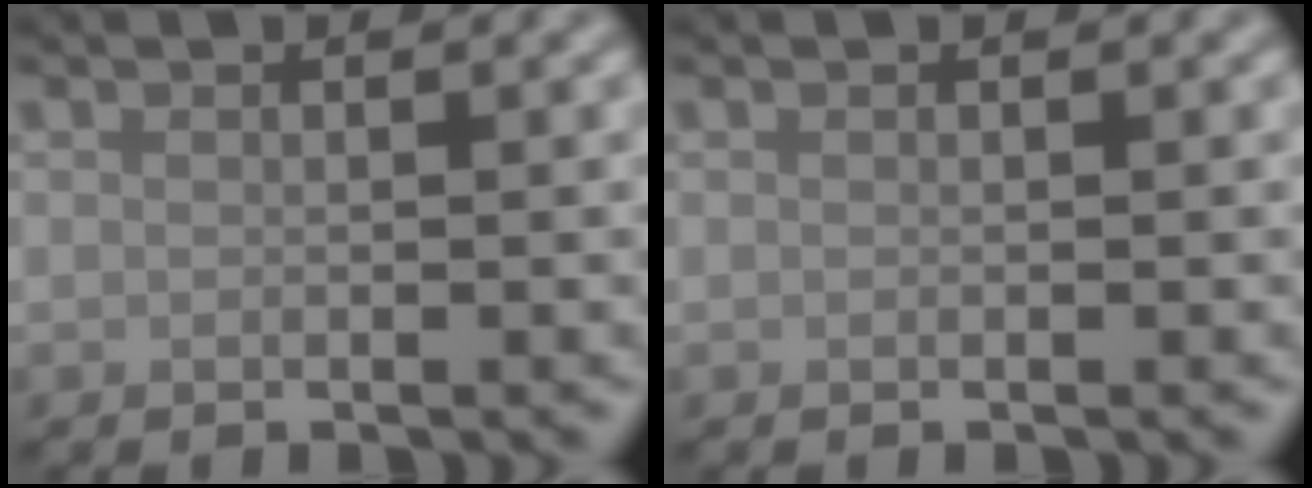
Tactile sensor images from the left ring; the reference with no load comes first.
{"total": 0.0}